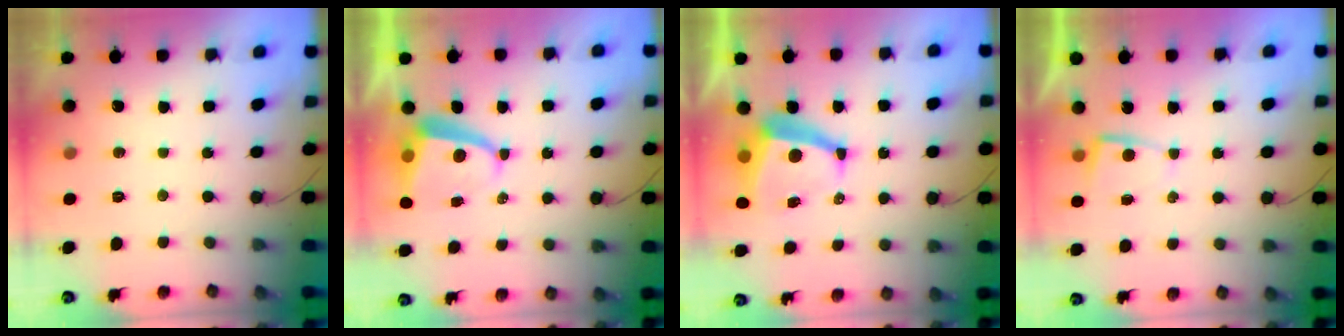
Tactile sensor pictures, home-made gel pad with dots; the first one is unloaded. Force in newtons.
{"total": 6.6, "press": 6.5, "slide": 0.9}
{"total": 8.8, "press": 8.7, "slide": 1.1}
{"total": 2.3, "press": 2.2, "slide": 0.4}